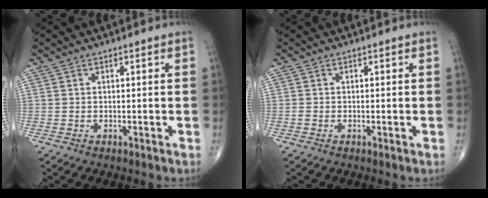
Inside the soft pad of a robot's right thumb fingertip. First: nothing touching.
{"total": 0.7, "force": [-0.2, 0.4, 0.5], "torque": [-0.012, -0.002, -0.006]}